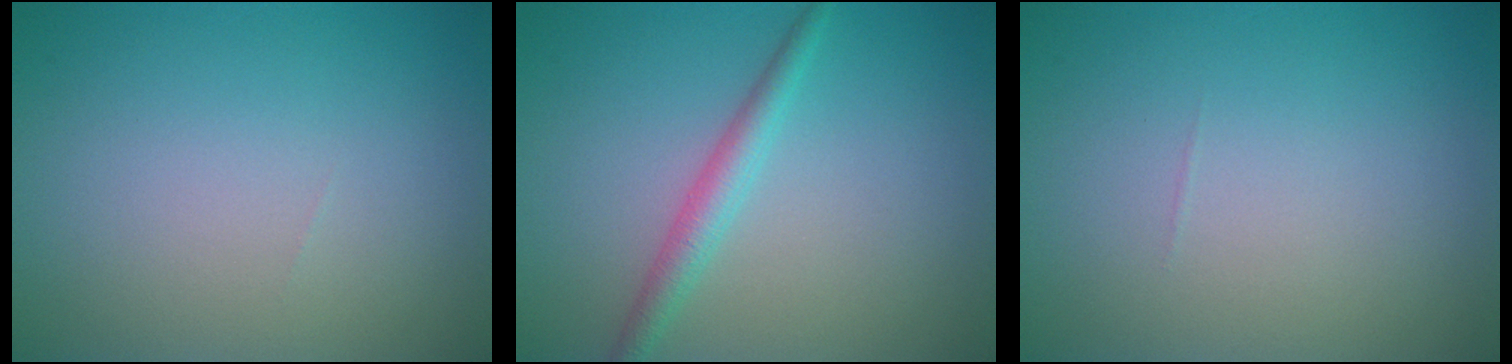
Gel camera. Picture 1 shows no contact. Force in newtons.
{"total": 2.3, "press": 2.3, "slide": 0.0}
{"total": 0.0}